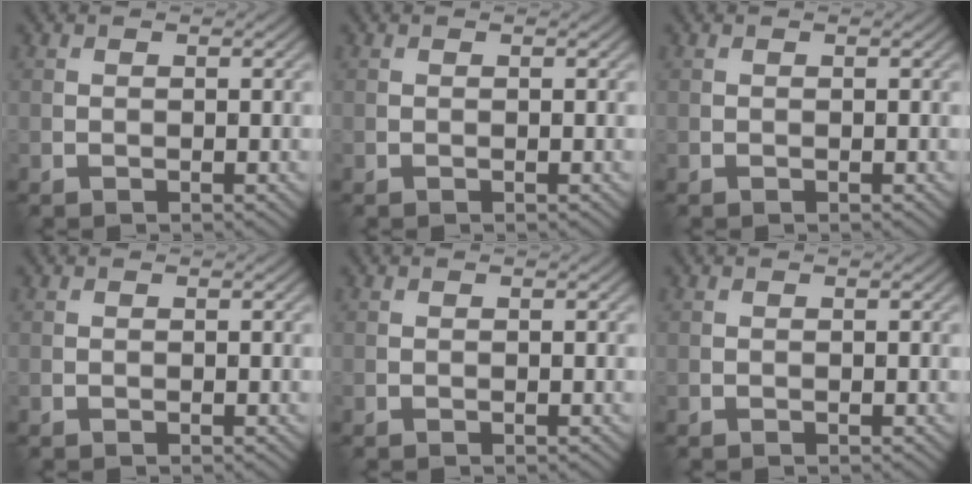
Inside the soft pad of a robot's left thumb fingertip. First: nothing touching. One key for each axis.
{"total": 0.0}
{"total": 0.0}
{"total": 0.0}
{"total": 0.0}
{"total": 0.0}